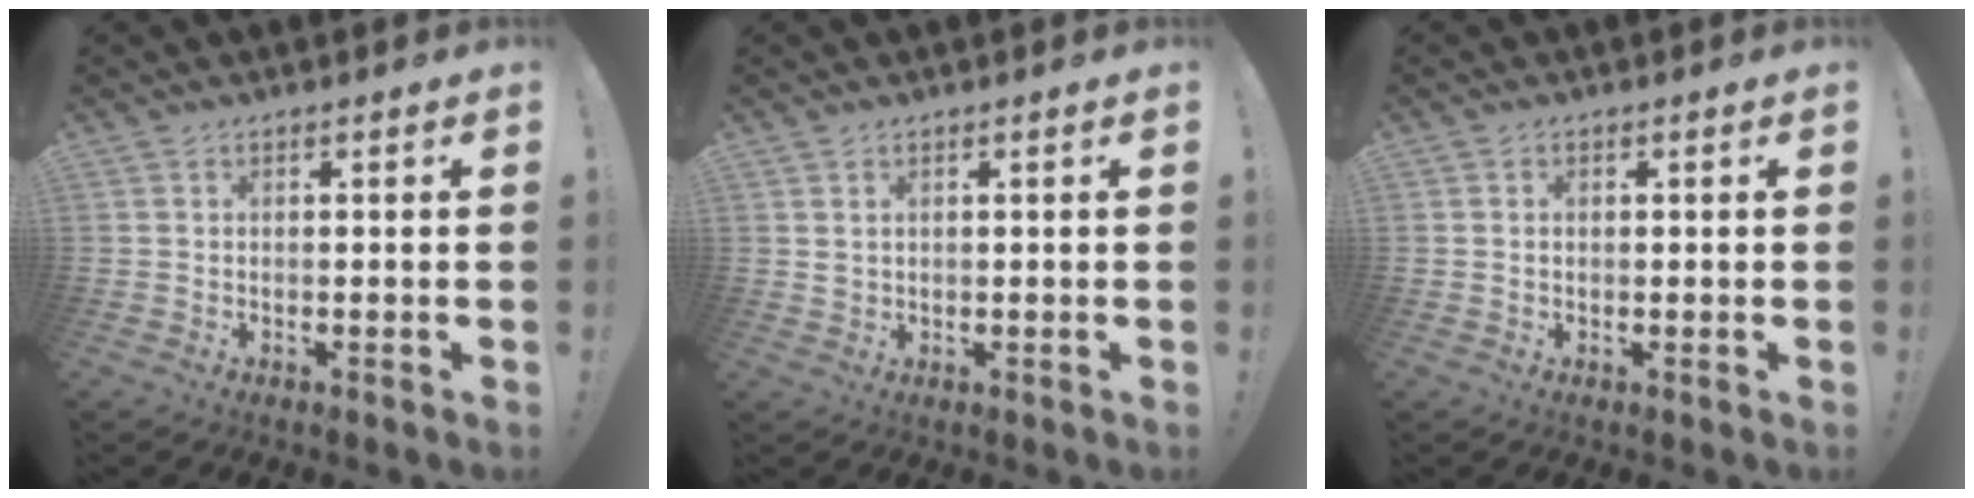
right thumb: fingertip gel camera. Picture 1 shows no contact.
{"total": 2.1, "force": [1.0, 1.6, 0.9], "torque": [-0.017, 0.001, 0.019]}
{"total": 0.7, "force": [0.3, 0.7, 0.2], "torque": [-0.001, 0.002, 0.003]}